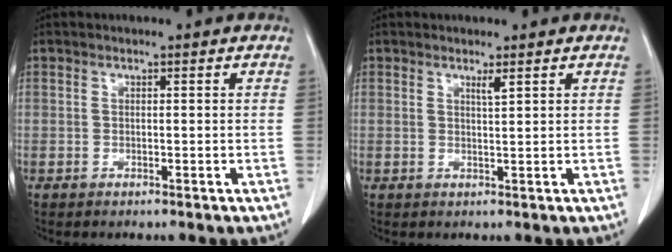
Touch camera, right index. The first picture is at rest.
{"total": 1.2, "force": [0.8, -0.1, 0.9], "torque": [-0.018, -0.006, 0.018]}